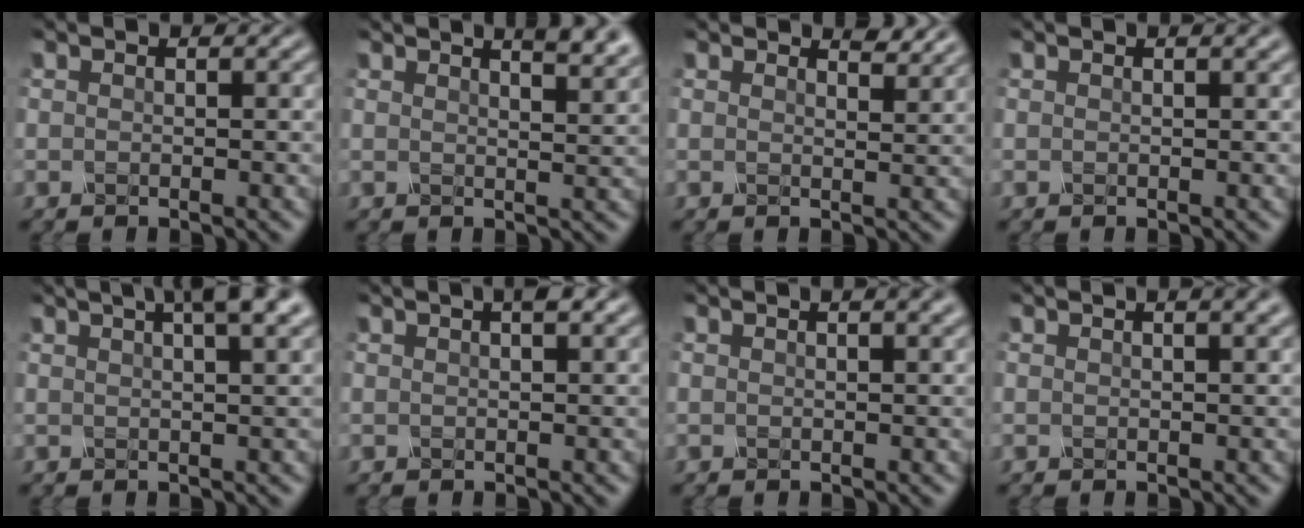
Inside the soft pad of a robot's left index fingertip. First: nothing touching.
{"total": 4.8, "force": [3.5, 1.4, 2.9], "torque": [-0.014, 0.023, 0.018]}
{"total": 1.9, "force": [1.8, 0.2, 0.6], "torque": [-0.008, -0.002, 0.022]}
{"total": 1.2, "force": [0.7, 0.3, 0.8], "torque": [-0.012, 0.000, 0.007]}
{"total": 5.2, "force": [3.0, 1.2, 4.0], "torque": [-0.037, 0.022, 0.024]}
{"total": 1.5, "force": [0.7, 0.2, 1.2], "torque": [-0.015, 0.003, 0.006]}
{"total": 2.1, "force": [1.2, 0.7, 1.6], "torque": [-0.012, 0.005, 0.008]}
{"total": 2.4, "force": [1.4, 0.8, 1.8], "torque": [-0.011, 0.006, 0.005]}